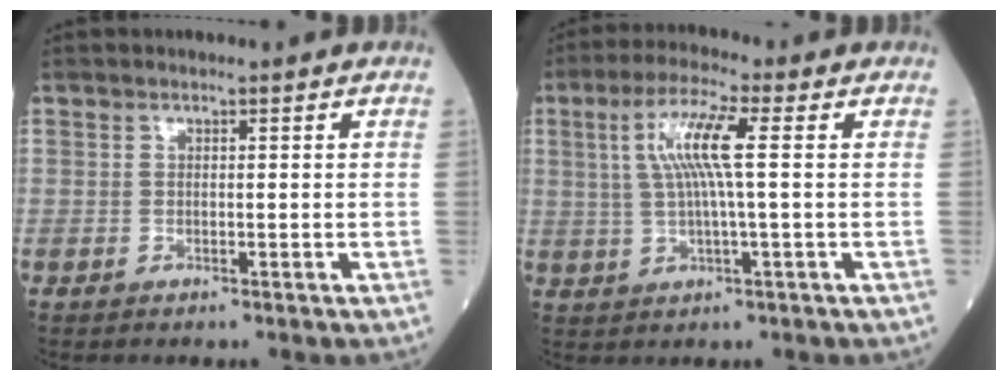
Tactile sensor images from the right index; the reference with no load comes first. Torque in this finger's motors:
{"motor_torque": [0.57, -0.22, 0.33, 0.19]}